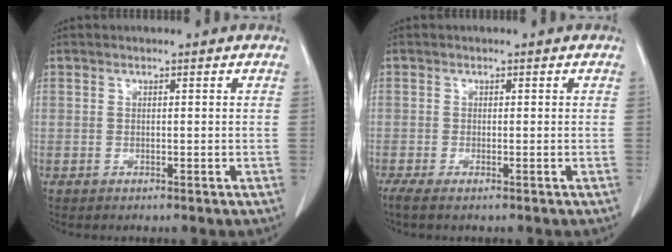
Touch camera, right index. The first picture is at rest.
{"total": 2.0, "force": [-1.4, 0.1, 1.3], "torque": [-0.026, -0.006, -0.025]}